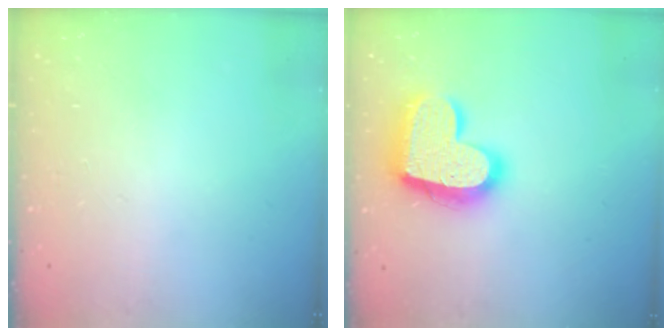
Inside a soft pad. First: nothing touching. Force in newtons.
{"total": 20.3, "press": 20.3, "slide": 1.4}